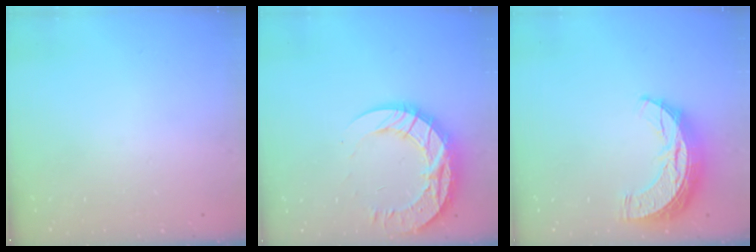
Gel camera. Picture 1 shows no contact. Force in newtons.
{"total": 16.8, "press": 16.7, "slide": 1.7}
{"total": 11.3, "press": 11.2, "slide": 0.7}